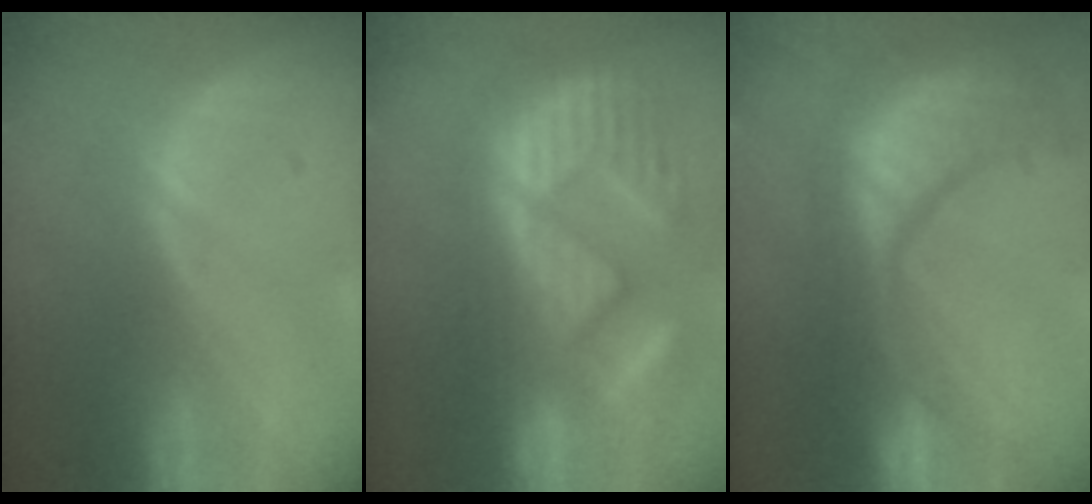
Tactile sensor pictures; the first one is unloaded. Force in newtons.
{"total": 13.8, "press": 12.2, "slide": 6.4}
{"total": 15.4, "press": 12.1, "slide": 9.5}